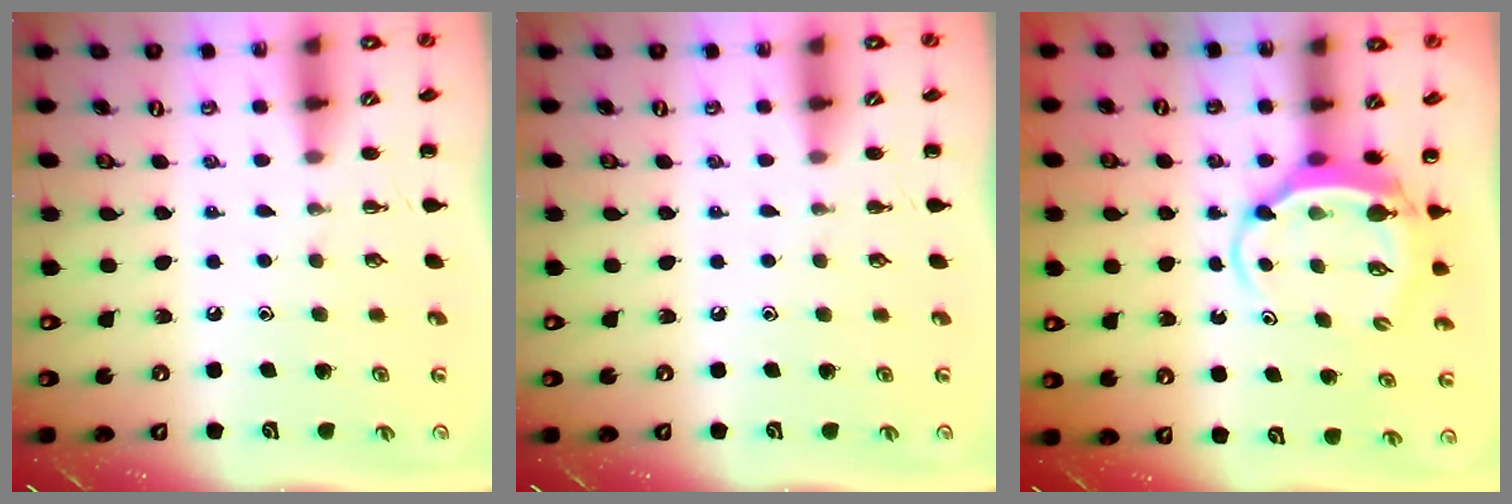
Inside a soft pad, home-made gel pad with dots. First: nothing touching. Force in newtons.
{"total": 0.0}
{"total": 5.0, "press": 5.0, "slide": 0.5}